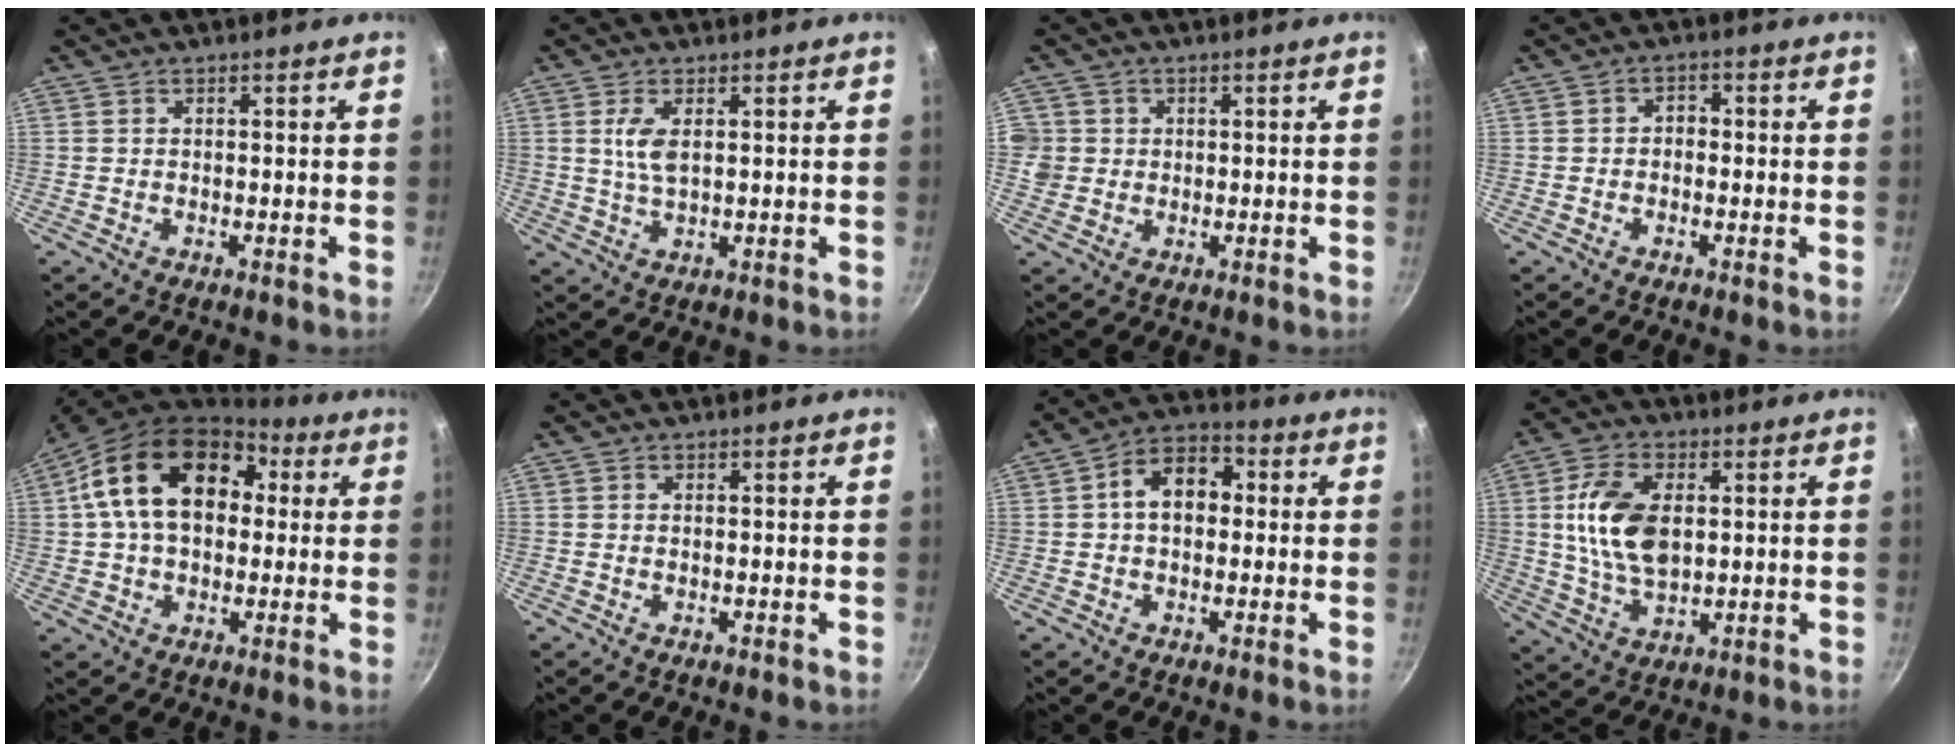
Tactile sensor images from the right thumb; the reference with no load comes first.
{"total": 4.3, "force": [1.1, 1.8, 3.7], "torque": [-0.075, -0.008, 0.022]}
{"total": 4.7, "force": [0.3, 4.5, 1.0], "torque": [0.001, 0.009, 0.005]}
{"total": 2.0, "force": [-0.6, 1.6, 1.1], "torque": [-0.013, 0.012, -0.013]}
{"total": 18.7, "force": [4.1, 12.9, 12.9], "torque": [-0.190, 0.024, 0.055]}
{"total": 0.0}
{"total": 9.4, "force": [0.9, 6.6, 6.6], "torque": [-0.069, 0.027, 0.000]}
{"total": 13.3, "force": [1.9, 7.9, 10.5], "torque": [-0.184, -0.002, 0.037]}